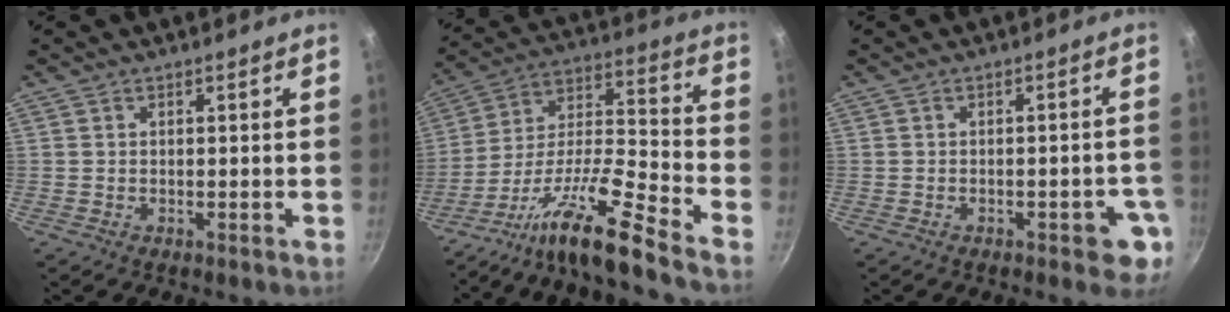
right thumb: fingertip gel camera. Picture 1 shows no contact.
{"total": 16.9, "force": [-12.1, 2.1, 11.5], "torque": [-0.195, 0.089, -0.237]}
{"total": 5.9, "force": [-2.3, 2.5, 4.9], "torque": [-0.038, 0.015, -0.022]}